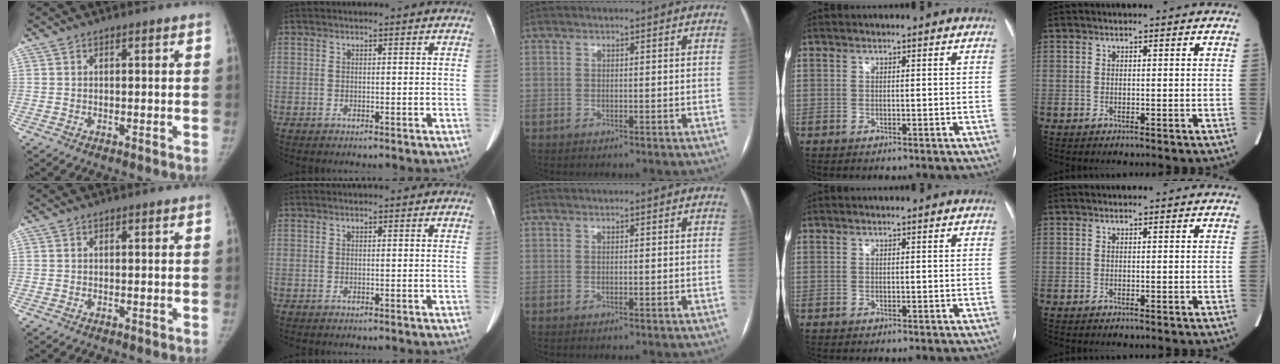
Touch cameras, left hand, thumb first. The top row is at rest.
{}